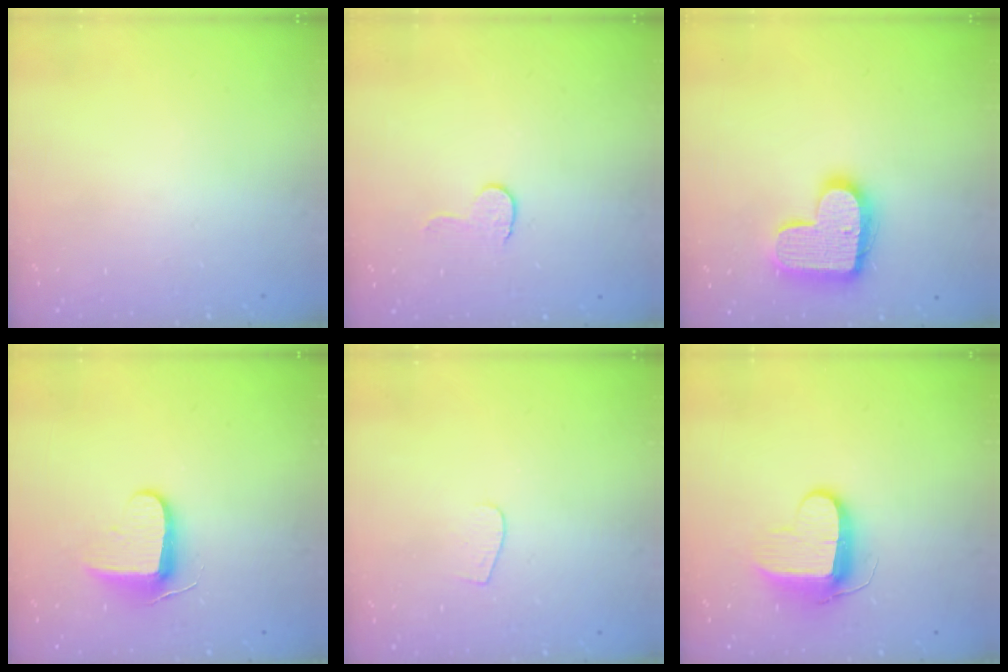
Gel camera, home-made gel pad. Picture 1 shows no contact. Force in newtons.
{"total": 4.6, "press": 4.6, "slide": 0.4}
{"total": 16.6, "press": 16.5, "slide": 0.9}
{"total": 9.3, "press": 9.2, "slide": 1.5}
{"total": 3.7, "press": 3.7, "slide": 0.3}
{"total": 9.7, "press": 9.7, "slide": 0.9}